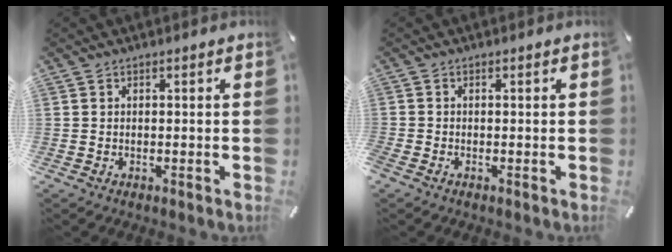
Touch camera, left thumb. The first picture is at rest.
{"total": 0.5, "force": [-0.4, 0.3, 0.2], "torque": [-0.003, -0.001, -0.008]}